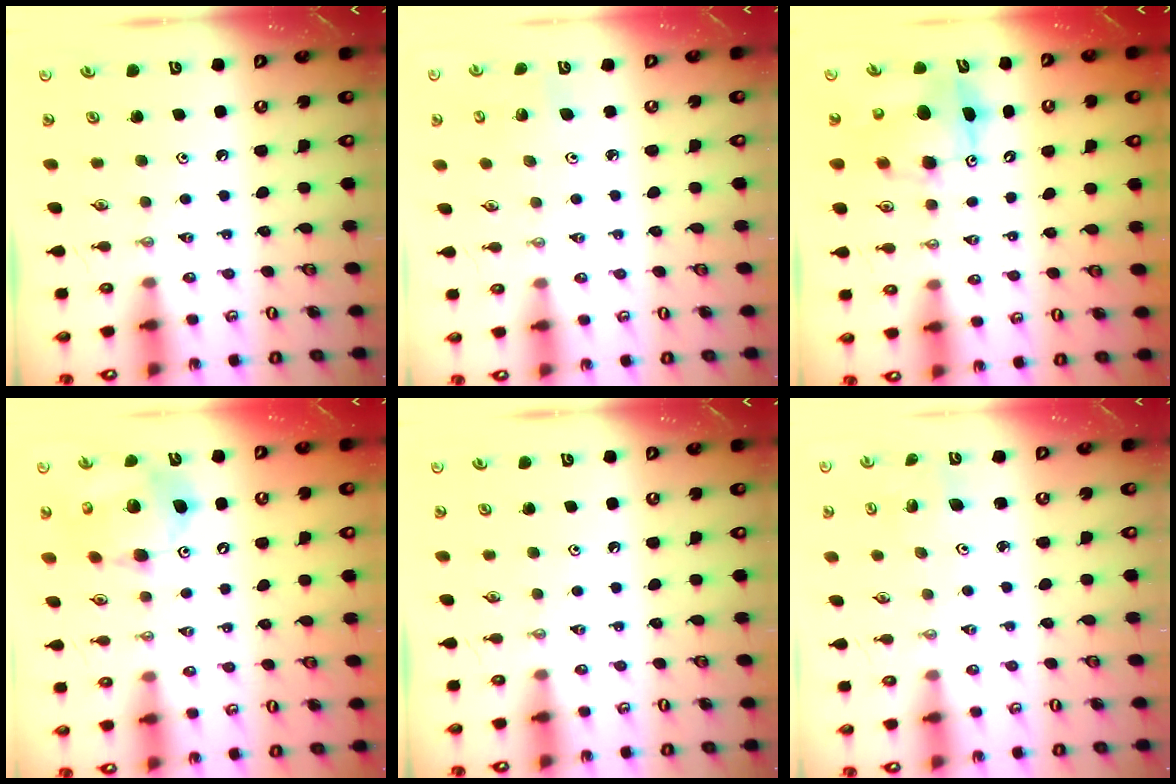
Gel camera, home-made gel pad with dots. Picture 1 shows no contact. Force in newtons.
{"total": 2.7, "press": 2.7, "slide": 0.3}
{"total": 8.7, "press": 8.6, "slide": 1.7}
{"total": 13.5, "press": 13.3, "slide": 2.4}
{"total": 0.0}
{"total": 1.3, "press": 1.3, "slide": 0.1}